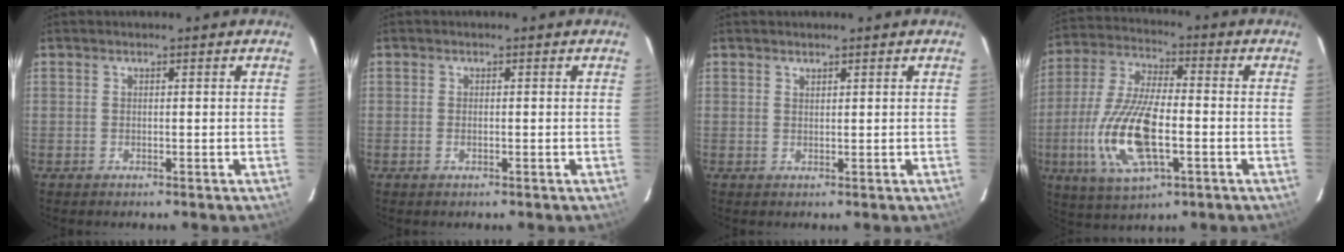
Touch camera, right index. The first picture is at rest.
{"total": 0.8, "force": [-0.3, 0.5, 0.6], "torque": [-0.010, 0.001, -0.005]}
{"total": 0.8, "force": [0.7, 0.2, 0.2], "torque": [-0.004, 0.001, 0.014]}
{"total": 17.0, "force": [-4.5, 6.7, 15.0], "torque": [-0.322, -0.010, -0.082]}